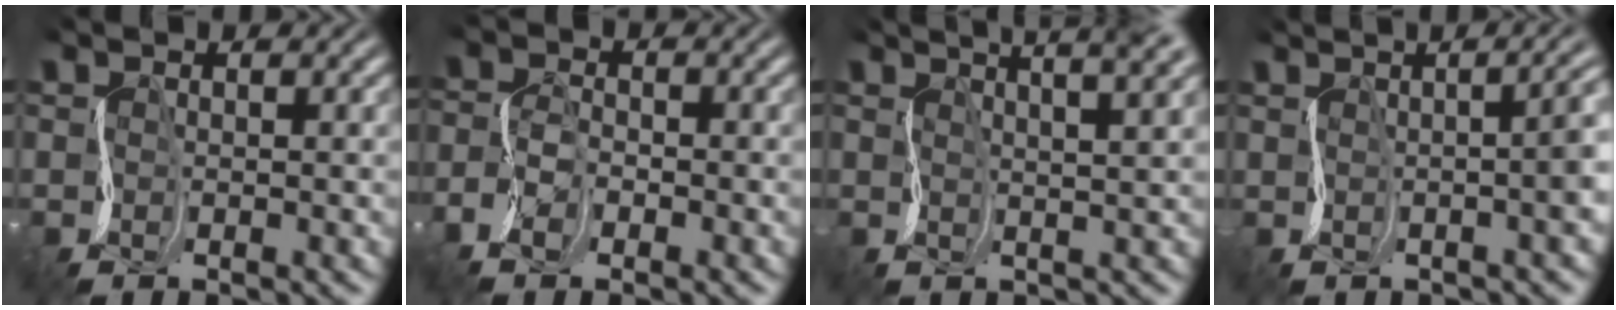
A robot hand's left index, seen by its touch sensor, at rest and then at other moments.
{"total": 4.8, "force": [-3.2, 2.5, 2.6], "torque": [-0.075, -0.005, -0.060]}
{"total": 9.0, "force": [5.5, 3.3, 6.3], "torque": [-0.047, 0.056, 0.043]}
{"total": 7.9, "force": [0.7, 3.9, 6.8], "torque": [-0.012, 0.028, -0.004]}